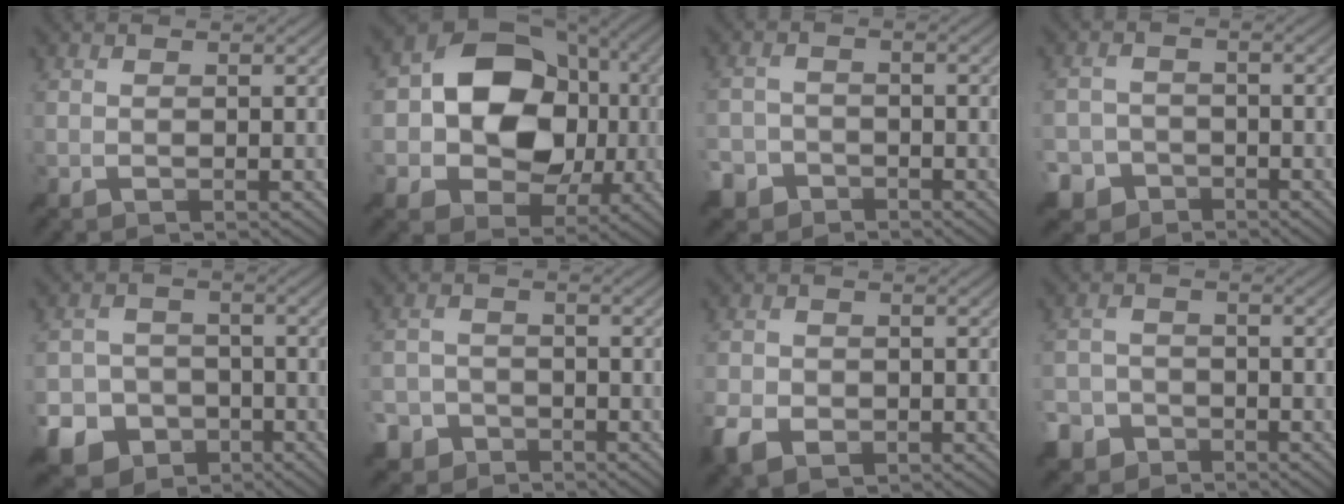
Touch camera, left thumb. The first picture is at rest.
{"total": 13.5, "force": [0.1, 10.7, 8.3], "torque": [-0.146, -0.003, -0.008]}
{"total": 3.9, "force": [-2.9, 2.4, 0.9], "torque": [-0.027, -0.003, -0.058]}
{"total": 5.5, "force": [-3.7, 3.9, 1.2], "torque": [-0.018, -0.009, -0.073]}
{"total": 10.0, "force": [-5.4, 8.1, 2.6], "torque": [-0.072, -0.037, -0.112]}
{"total": 4.6, "force": [-3.5, 2.9, 1.0], "torque": [-0.022, -0.003, -0.065]}
{"total": 4.9, "force": [-2.3, 3.4, 2.7], "torque": [-0.067, -0.013, -0.049]}
{"total": 4.7, "force": [-3.5, 2.9, 1.1], "torque": [-0.027, -0.004, -0.069]}